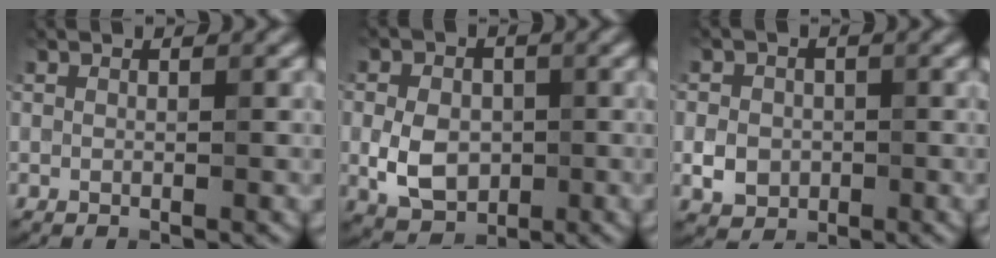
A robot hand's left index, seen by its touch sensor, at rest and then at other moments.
{"total": 4.9, "force": [-0.6, 3.7, 3.2], "torque": [-0.064, -0.006, -0.012]}
{"total": 2.7, "force": [-0.5, 2.3, 1.2], "torque": [-0.019, -0.002, -0.012]}